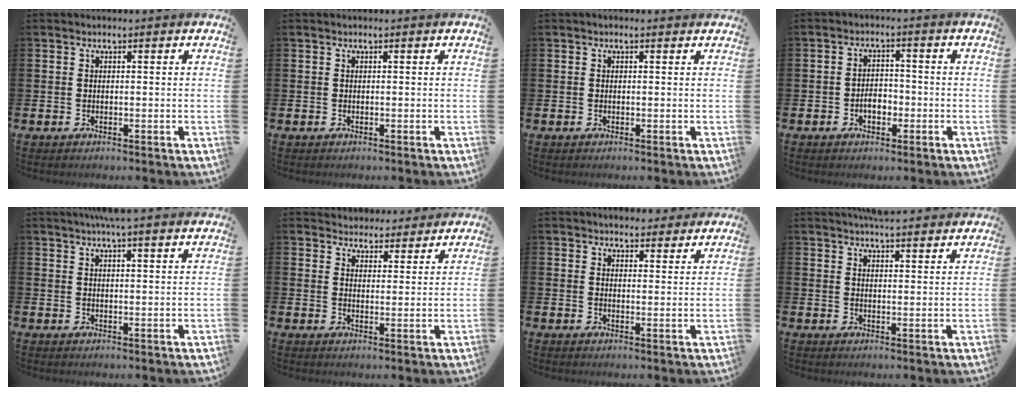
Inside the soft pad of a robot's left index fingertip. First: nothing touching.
{"total": 0.0}
{"total": 0.0}
{"total": 2.9, "force": [-1.0, 1.8, 2.0], "torque": [-0.030, 0.001, -0.024]}
{"total": 4.2, "force": [3.9, -0.3, 1.6], "torque": [-0.029, -0.014, 0.068]}
{"total": 4.0, "force": [3.8, 1.1, -0.4], "torque": [-0.004, -0.025, 0.068]}
{"total": 3.8, "force": [3.7, 0.9, -0.2], "torque": [0.006, -0.019, 0.067]}
{"total": 4.9, "force": [4.8, 0.3, 0.8], "torque": [-0.022, -0.020, 0.088]}